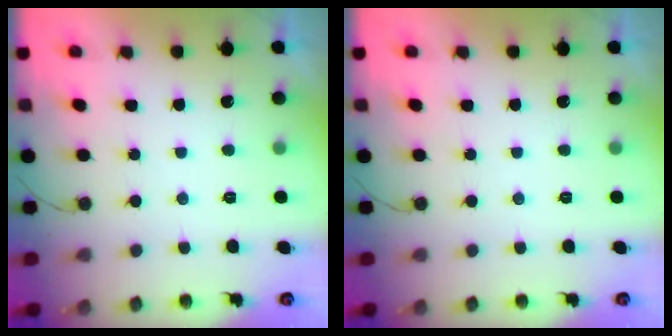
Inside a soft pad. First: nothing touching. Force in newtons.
{"total": 0.0}